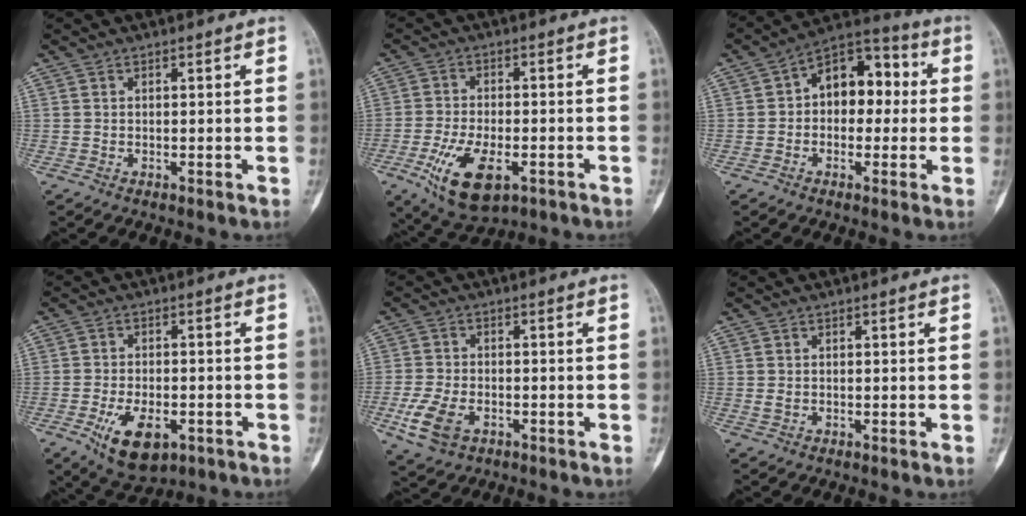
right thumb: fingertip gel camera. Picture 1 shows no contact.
{"total": 12.2, "force": [-5.0, 5.8, 9.4], "torque": [-0.171, 0.006, -0.076]}
{"total": 11.8, "force": [0.8, 8.0, 8.7], "torque": [-0.083, 0.039, -0.004]}
{"total": 10.1, "force": [-4.3, 5.3, 7.4], "torque": [-0.114, 0.009, -0.060]}
{"total": 7.9, "force": [-3.1, 4.9, 5.3], "torque": [-0.112, 0.008, -0.054]}
{"total": 0.9, "force": [-0.2, 0.7, 0.6], "torque": [-0.014, 0.003, 0.000]}